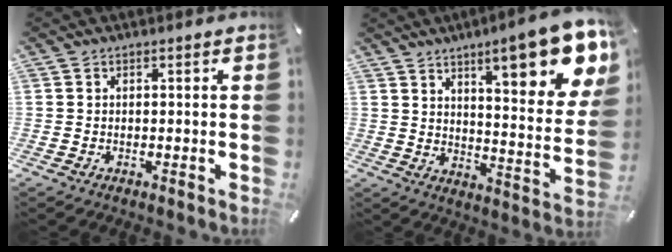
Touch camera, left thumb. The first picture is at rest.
{"total": 17.4, "force": [10.7, 4.5, 13.0], "torque": [-0.172, -0.074, 0.166]}